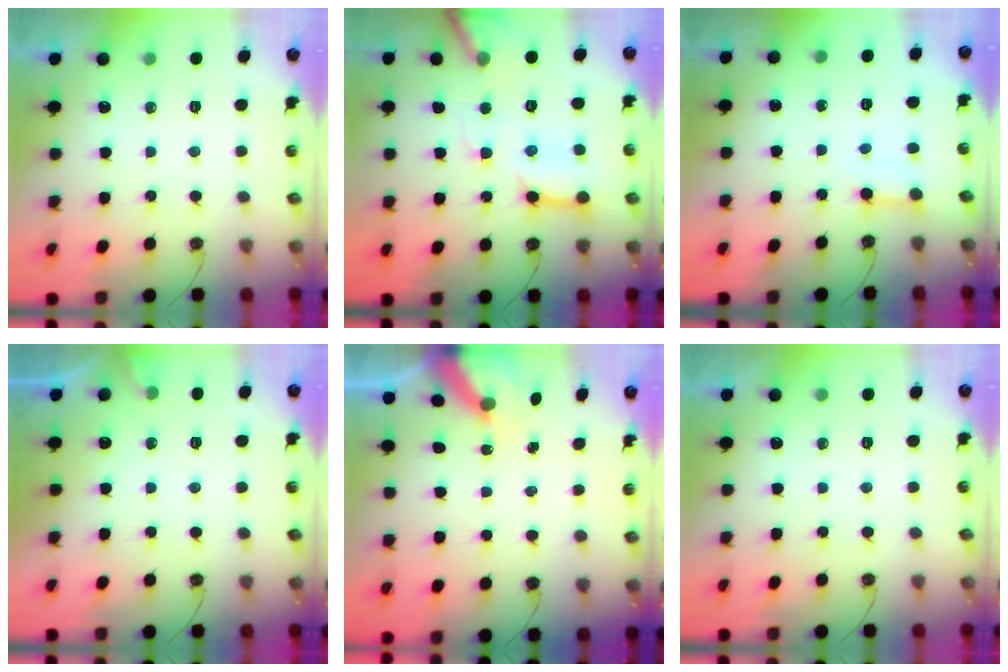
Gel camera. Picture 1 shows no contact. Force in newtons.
{"total": 13.4, "press": 13.3, "slide": 1.5}
{"total": 3.0, "press": 2.9, "slide": 0.5}
{"total": 4.0, "press": 4.0, "slide": 0.3}
{"total": 5.5, "press": 5.5, "slide": 0.7}
{"total": 0.0}